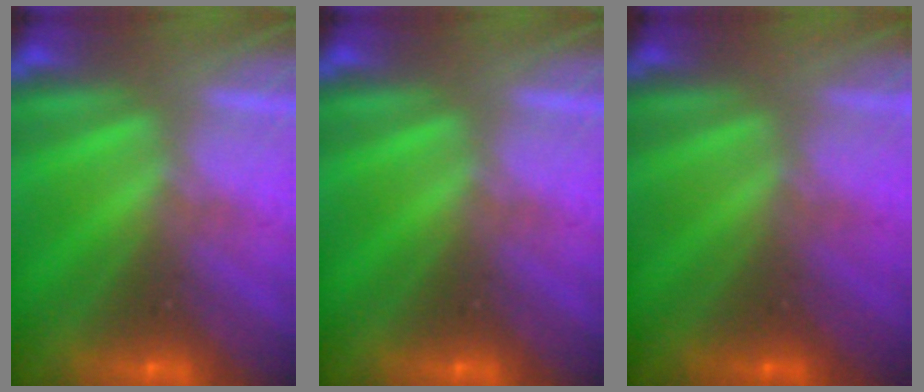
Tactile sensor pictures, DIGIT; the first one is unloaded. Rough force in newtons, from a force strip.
{"total": 0.0}
{"total": 2.4}